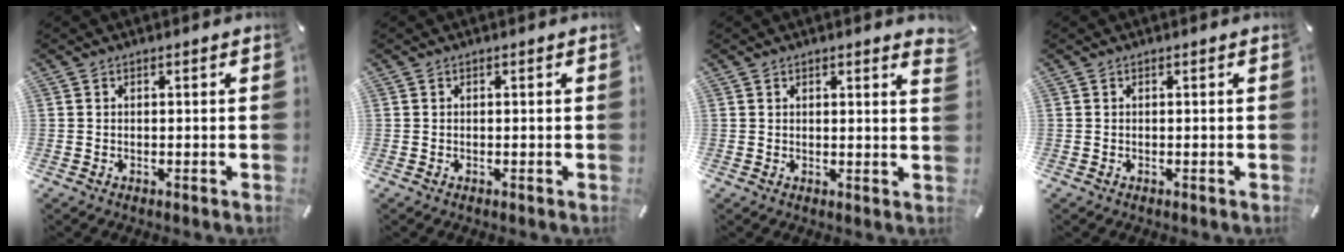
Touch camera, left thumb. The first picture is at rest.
{"total": 0.0}
{"total": 1.7, "force": [1.2, 0.3, 1.1], "torque": [-0.016, -0.002, 0.020]}
{"total": 0.0}